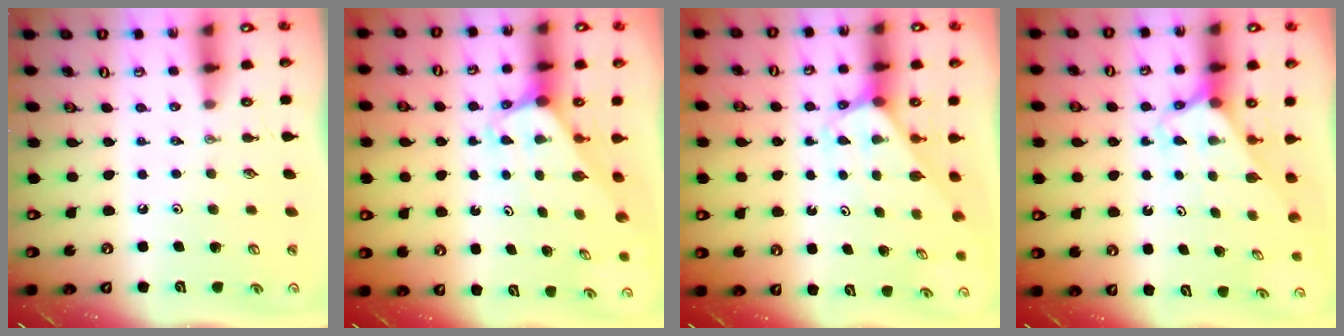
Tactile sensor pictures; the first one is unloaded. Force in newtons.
{"total": 1.9, "press": 1.9, "slide": 0.1}
{"total": 2.3, "press": 2.3, "slide": 0.2}
{"total": 2.5, "press": 2.5, "slide": 0.2}